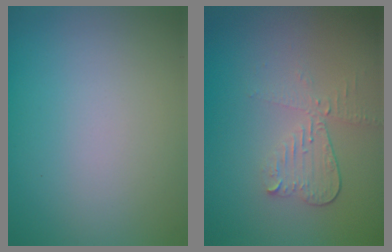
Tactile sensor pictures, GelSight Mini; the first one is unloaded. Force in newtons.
{"total": 3.0, "press": 2.6, "slide": 1.4}